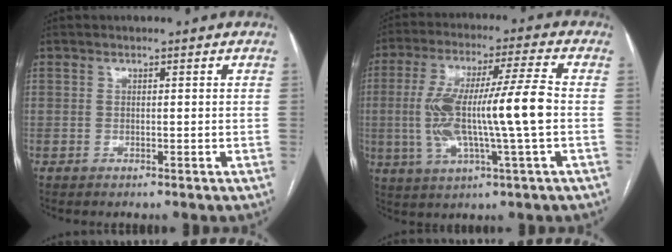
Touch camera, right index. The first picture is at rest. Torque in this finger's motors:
{"motor_torque": [1.26, 0.07, 0.93, 0.21]}